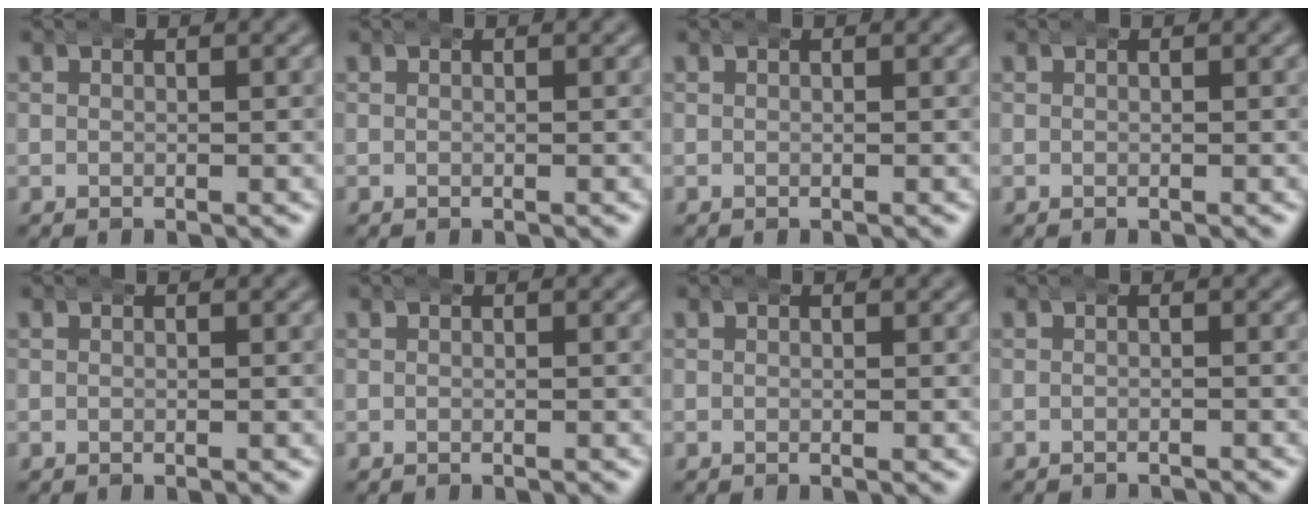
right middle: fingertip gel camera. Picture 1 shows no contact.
{"total": 0.0}
{"total": 0.0}
{"total": 0.0}
{"total": 0.0}
{"total": 0.0}
{"total": 0.0}
{"total": 1.4, "force": [-1.4, 0.0, 0.0], "torque": [0.000, -0.006, -0.019]}